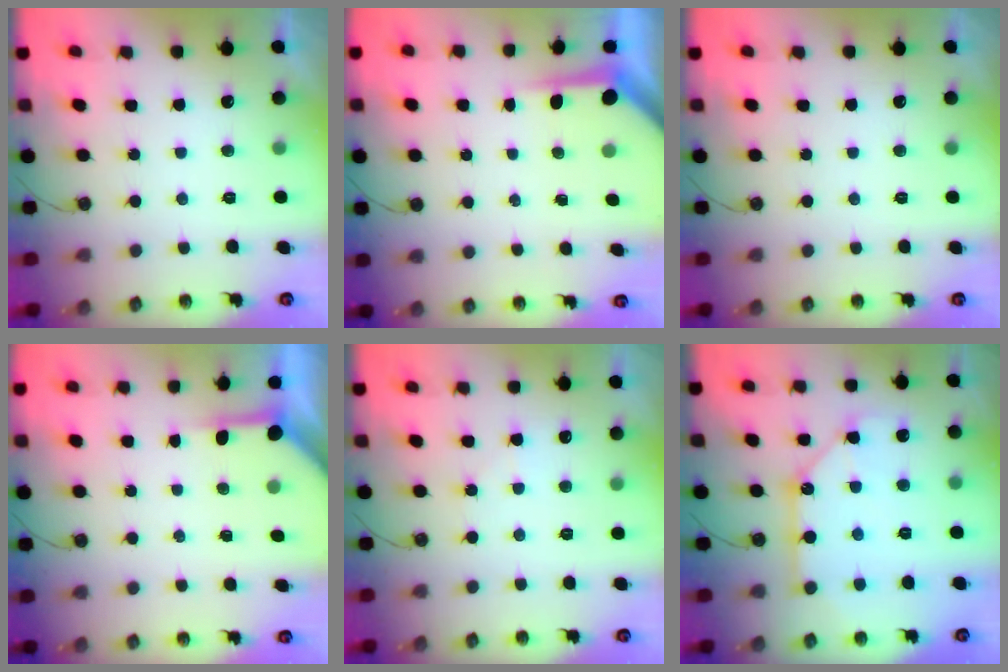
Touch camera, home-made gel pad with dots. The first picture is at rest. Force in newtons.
{"total": 4.0, "press": 4.0, "slide": 0.3}
{"total": 0.0}
{"total": 3.9, "press": 3.9, "slide": 0.4}
{"total": 3.7, "press": 3.6, "slide": 0.5}
{"total": 12.1, "press": 12.0, "slide": 1.3}